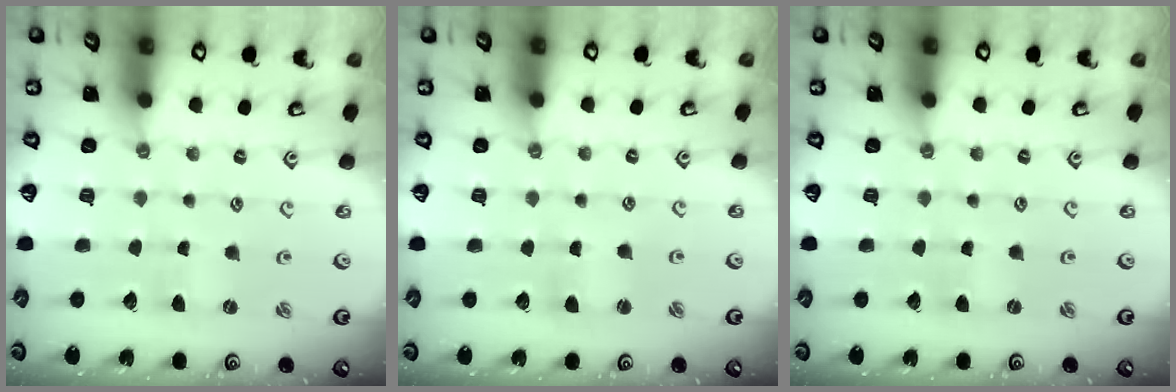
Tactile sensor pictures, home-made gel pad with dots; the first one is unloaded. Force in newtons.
{"total": 1.2, "press": 1.2, "slide": 0.3}
{"total": 0.0}